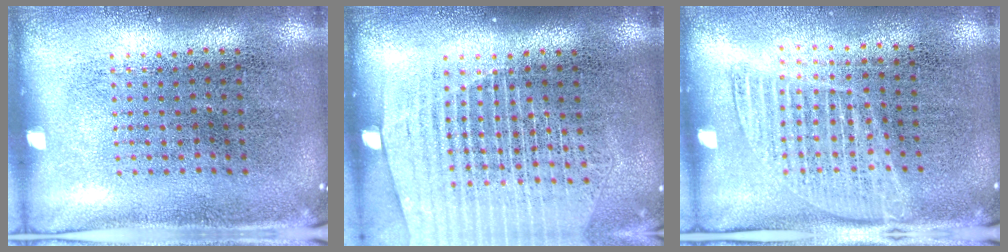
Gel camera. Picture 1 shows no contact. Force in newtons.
{"total": 1.5, "press": 1.4, "slide": 0.6}
{"total": 1.3, "press": 1.1, "slide": 0.6}